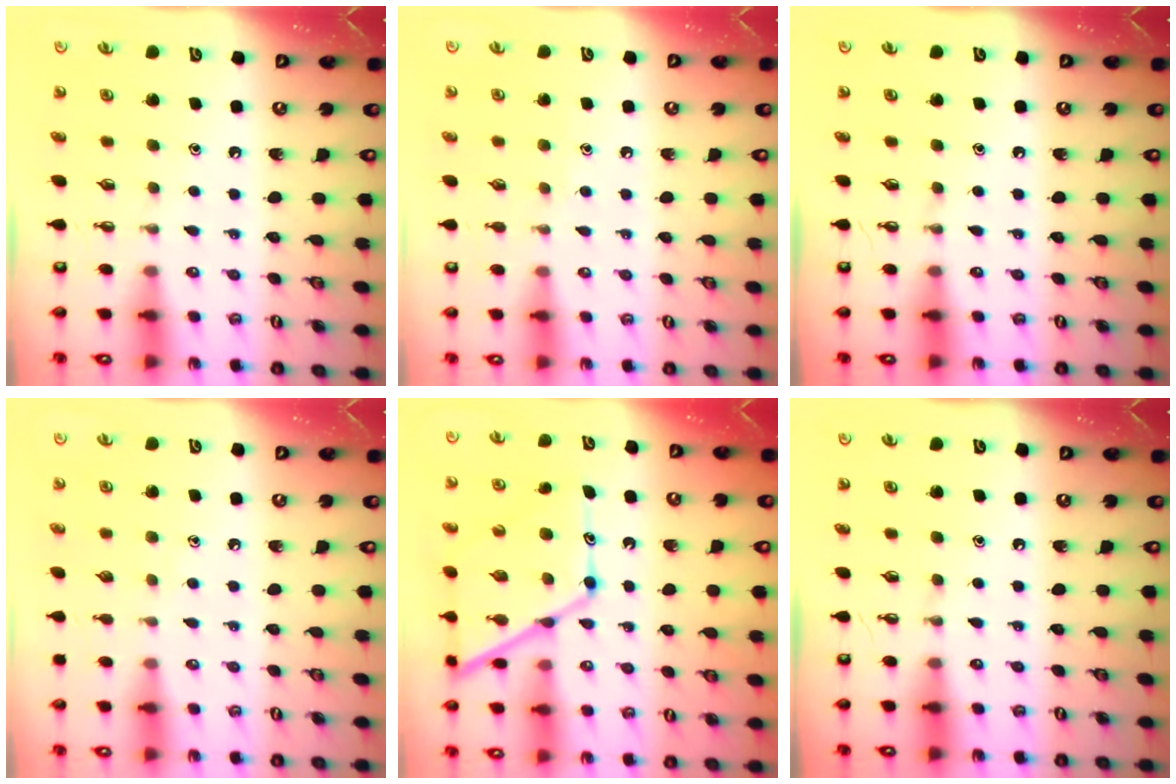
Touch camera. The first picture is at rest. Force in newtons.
{"total": 4.6, "press": 4.6, "slide": 0.5}
{"total": 0.0}
{"total": 3.2, "press": 3.1, "slide": 0.4}
{"total": 16.4, "press": 16.4, "slide": 1.6}
{"total": 0.0}